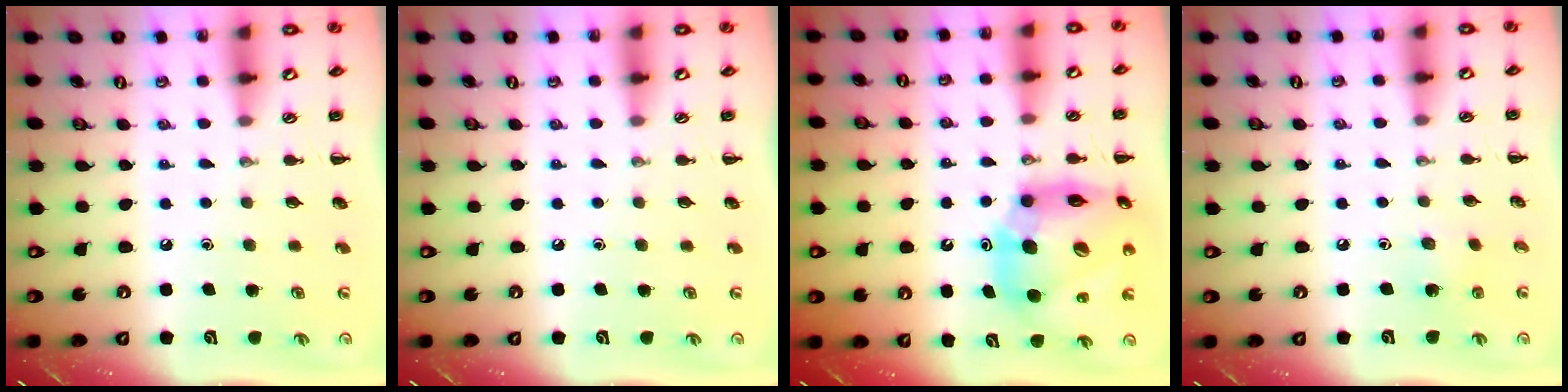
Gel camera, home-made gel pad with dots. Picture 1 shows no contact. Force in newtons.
{"total": 0.0}
{"total": 17.5, "press": 16.7, "slide": 5.1}
{"total": 2.4, "press": 2.4, "slide": 0.6}